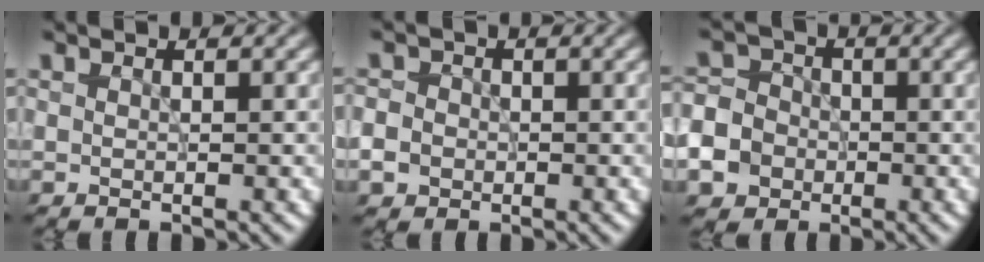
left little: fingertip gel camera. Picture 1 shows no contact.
{"total": 2.7, "force": [-0.7, 2.4, 1.0], "torque": [-0.011, 0.002, -0.022]}
{"total": 8.8, "force": [-4.1, 7.4, 2.6], "torque": [-0.066, -0.024, -0.094]}